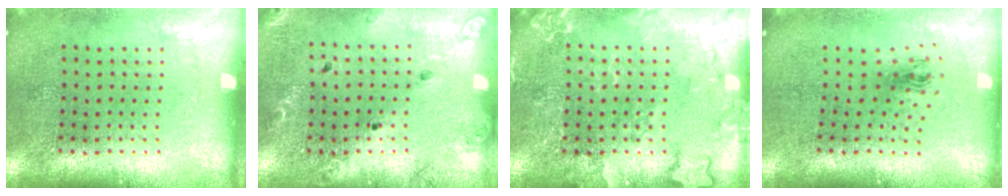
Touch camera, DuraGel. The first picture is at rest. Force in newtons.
{"total": 1.4, "press": 1.4, "slide": 0.1}
{"total": 3.1, "press": 3.0, "slide": 0.4}
{"total": 1.0, "press": 0.4, "slide": 0.9}